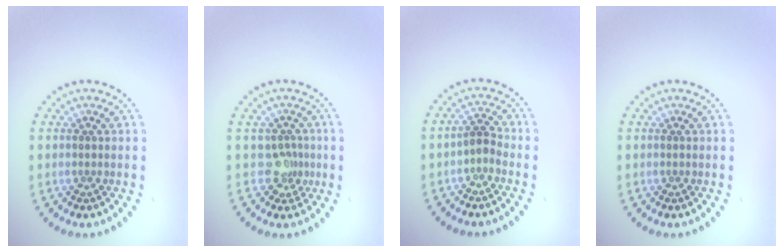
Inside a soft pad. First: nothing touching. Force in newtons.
{"total": 2.1, "press": 1.5, "slide": 1.5}
{"total": 1.4, "press": 1.1, "slide": 0.9}
{"total": 0.0}